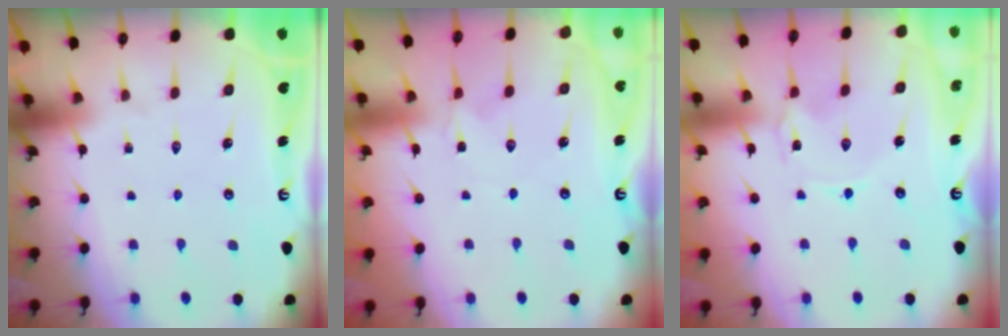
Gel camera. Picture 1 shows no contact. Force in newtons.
{"total": 1.6, "press": 1.6, "slide": 0.3}
{"total": 0.0}